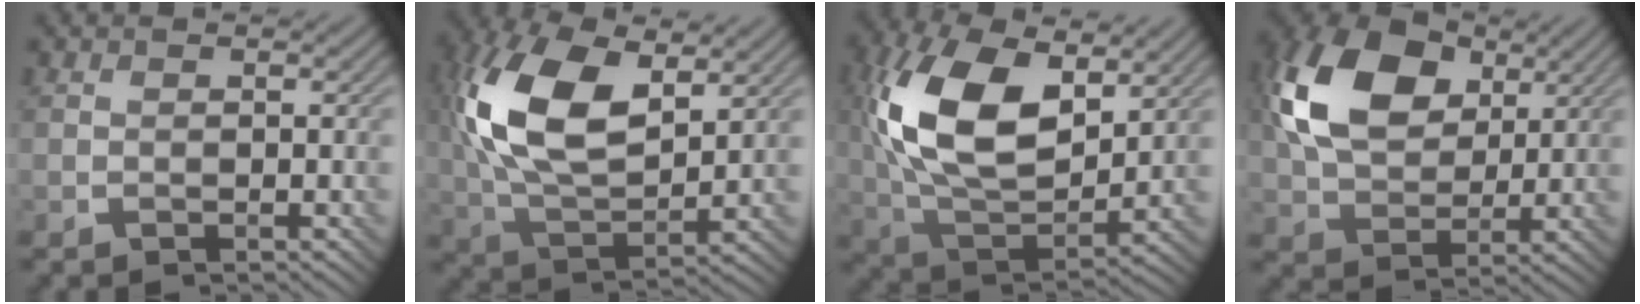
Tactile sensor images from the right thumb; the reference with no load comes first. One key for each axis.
{"total": 15.1, "fx": 4.3, "fy": 7.8, "fz": 12.2, "tx": -0.282, "ty": 0.016, "tz": 0.083}
{"total": 15.7, "fx": 4.5, "fy": 8.5, "fz": 12.4, "tx": -0.280, "ty": 0.011, "tz": 0.086}
{"total": 13.7, "fx": 4.5, "fy": 8.9, "fz": 9.4, "tx": -0.218, "ty": 0.025, "tz": 0.078}